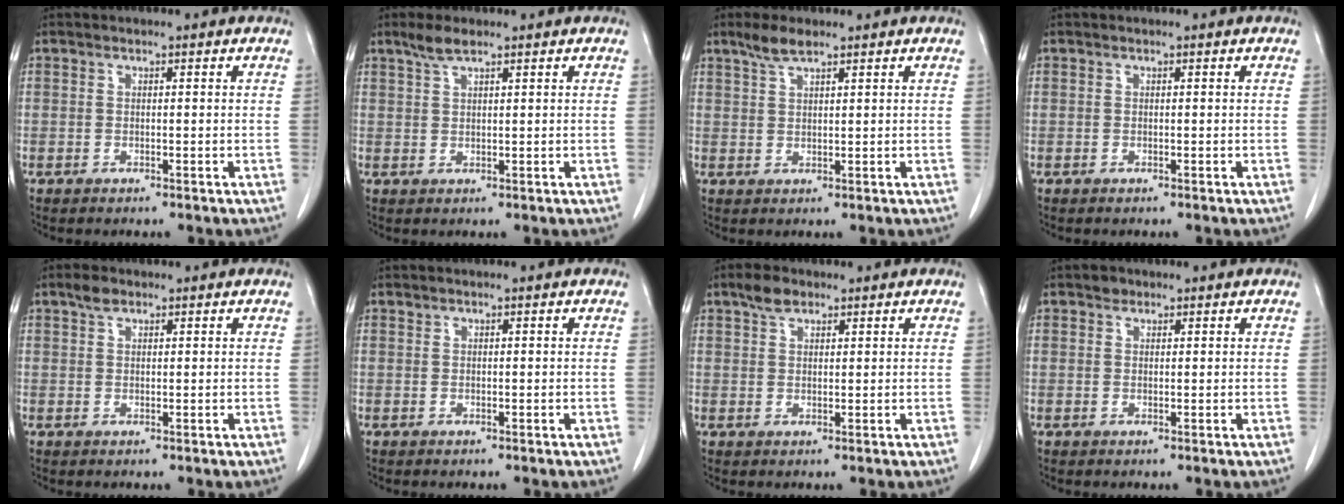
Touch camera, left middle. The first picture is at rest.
{"total": 2.7, "force": [2.1, 0.3, 1.6], "torque": [-0.040, 0.004, 0.043]}
{"total": 3.3, "force": [2.5, 0.5, 2.0], "torque": [-0.047, 0.004, 0.053]}
{"total": 0.0}
{"total": 1.8, "force": [1.3, 0.9, 0.9], "torque": [-0.021, 0.005, 0.025]}
{"total": 0.0}
{"total": 2.8, "force": [2.1, 1.4, 1.4], "torque": [-0.031, 0.006, 0.039]}
{"total": 1.2, "force": [0.9, 0.7, 0.2], "torque": [-0.003, 0.000, 0.013]}